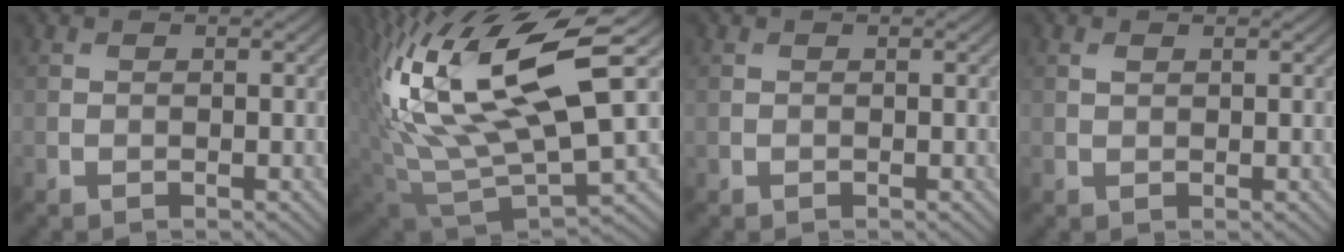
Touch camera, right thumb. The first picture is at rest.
{"total": 17.8, "force": [5.2, 6.8, 15.6], "torque": [-0.332, 0.011, 0.093]}
{"total": 0.0}
{"total": 0.7, "force": [0.4, 0.3, 0.5], "torque": [-0.015, 0.000, 0.009]}